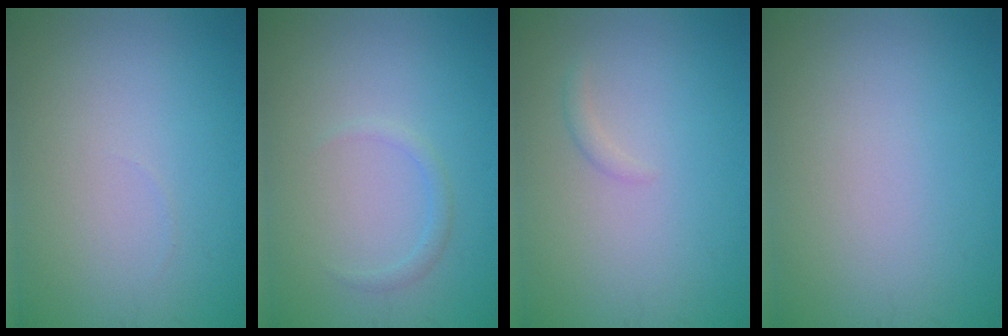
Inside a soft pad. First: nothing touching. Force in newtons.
{"total": 1.0, "press": 1.0, "slide": 0.0}
{"total": 0.7, "press": 0.7, "slide": 0.1}
{"total": 0.0}